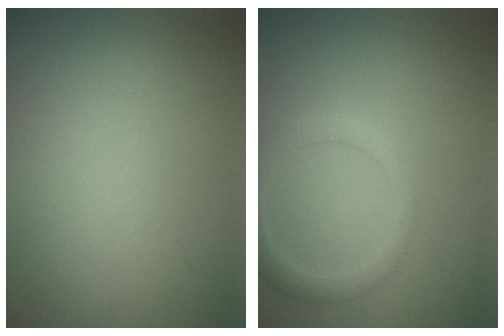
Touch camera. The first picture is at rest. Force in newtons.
{"total": 2.6, "press": 2.6, "slide": 0.3}